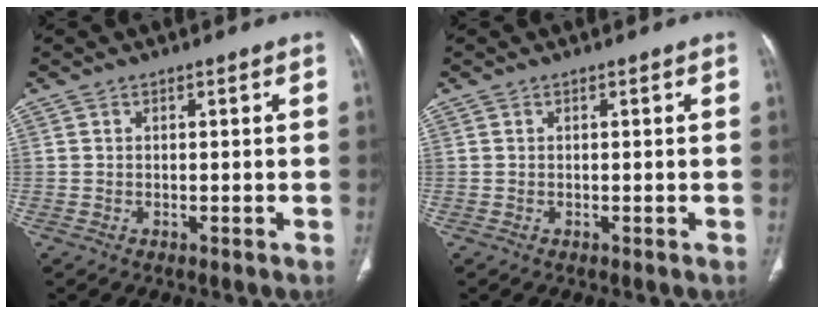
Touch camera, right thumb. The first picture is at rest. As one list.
[{"total": 0.0}]